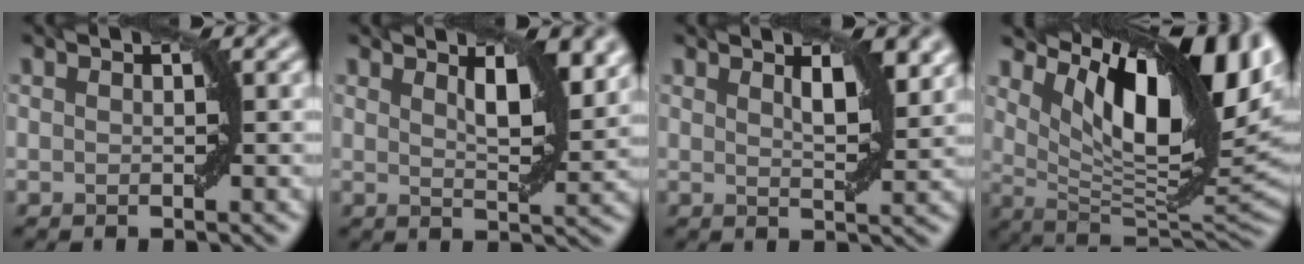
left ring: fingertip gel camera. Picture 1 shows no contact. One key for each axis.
{"total": 4.2, "fx": 2.3, "fy": 1.2, "fz": 3.3, "tx": -0.052, "ty": -0.004, "tz": 0.039}
{"total": 3.1, "fx": 1.7, "fy": 0.8, "fz": 2.4, "tx": -0.036, "ty": -0.002, "tz": 0.032}
{"total": 15.2, "fx": 6.2, "fy": 5.9, "fz": 12.5, "tx": -0.185, "ty": 0.004, "tz": 0.115}